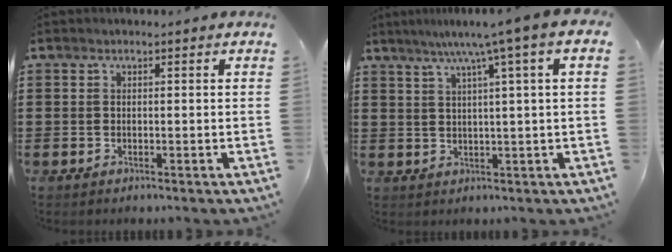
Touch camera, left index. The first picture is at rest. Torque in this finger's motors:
{"motor_torque": [2.14, 0.00, 1.05, 0.21]}